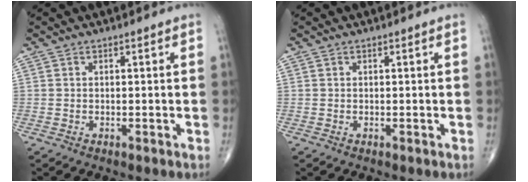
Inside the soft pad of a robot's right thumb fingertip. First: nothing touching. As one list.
[{"total": 0.0}]